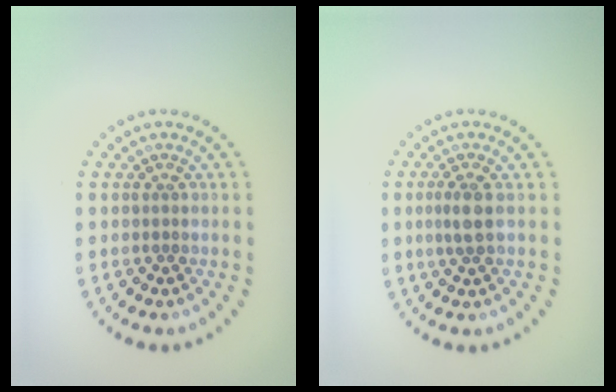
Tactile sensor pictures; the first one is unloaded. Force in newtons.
{"total": 2.0, "press": 1.8, "slide": 0.9}